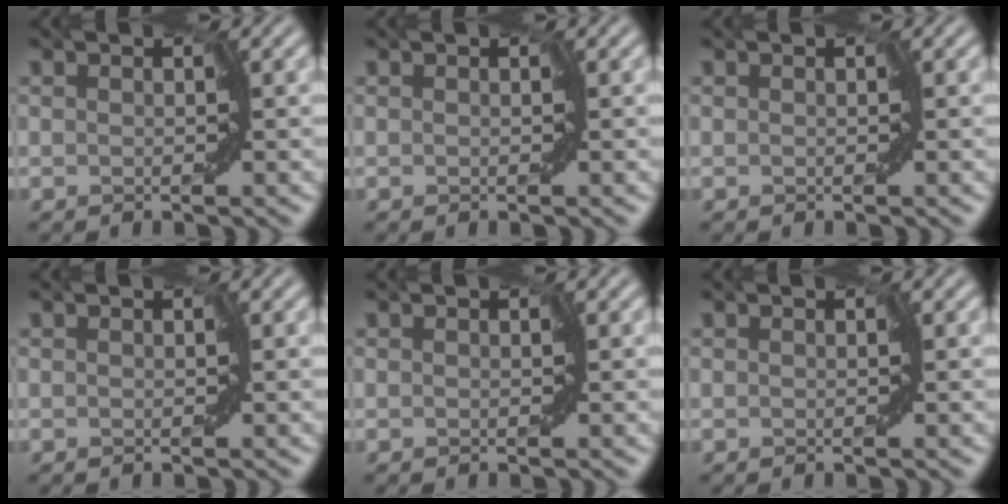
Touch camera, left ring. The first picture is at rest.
{"total": 0.0}
{"total": 0.0}
{"total": 0.0}
{"total": 0.0}
{"total": 0.0}